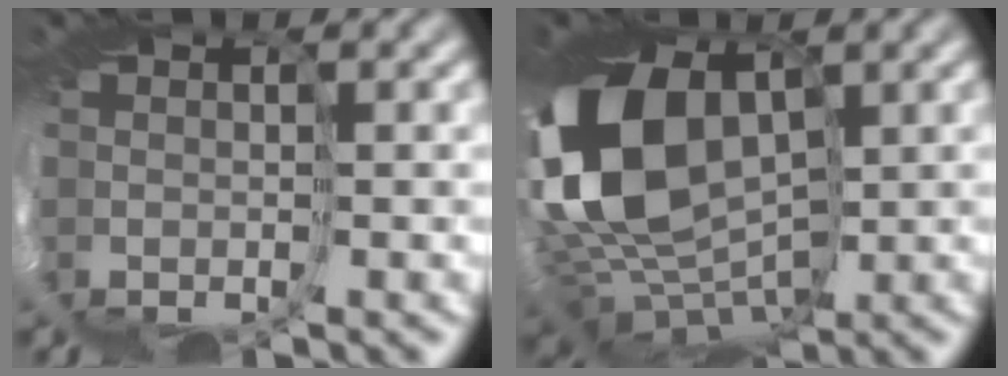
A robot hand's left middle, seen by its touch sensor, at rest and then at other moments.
{"total": 12.9, "force": [2.6, 8.7, 9.1], "torque": [-0.193, -0.012, 0.045]}